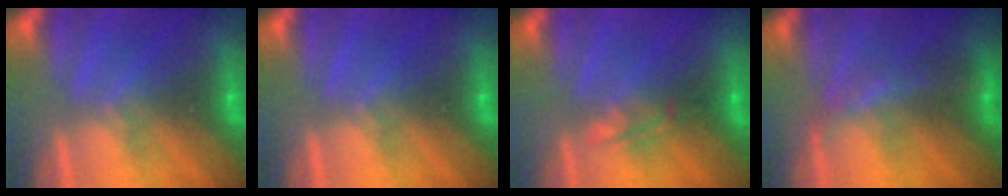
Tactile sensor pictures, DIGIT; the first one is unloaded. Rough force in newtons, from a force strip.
{"total": 0.0}
{"total": 2.3}
{"total": 2.0}